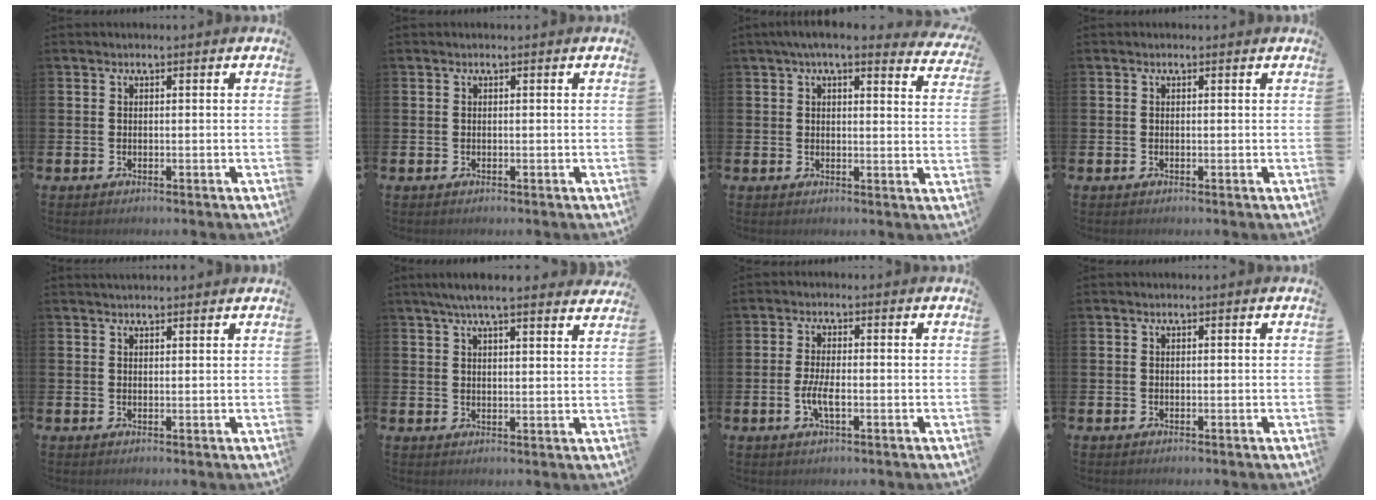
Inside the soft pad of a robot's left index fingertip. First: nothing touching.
{"total": 0.0}
{"total": 5.0, "force": [4.4, 0.8, 2.1], "torque": [-0.042, -0.015, 0.076]}
{"total": 0.0}
{"total": 1.7, "force": [1.7, 0.2, 0.2], "torque": [0.003, -0.006, 0.028]}
{"total": 5.8, "force": [5.3, 0.4, 2.3], "torque": [-0.052, -0.014, 0.094]}
{"total": 3.3, "force": [-0.9, 1.1, 3.0], "torque": [-0.059, 0.000, -0.019]}
{"total": 0.0}